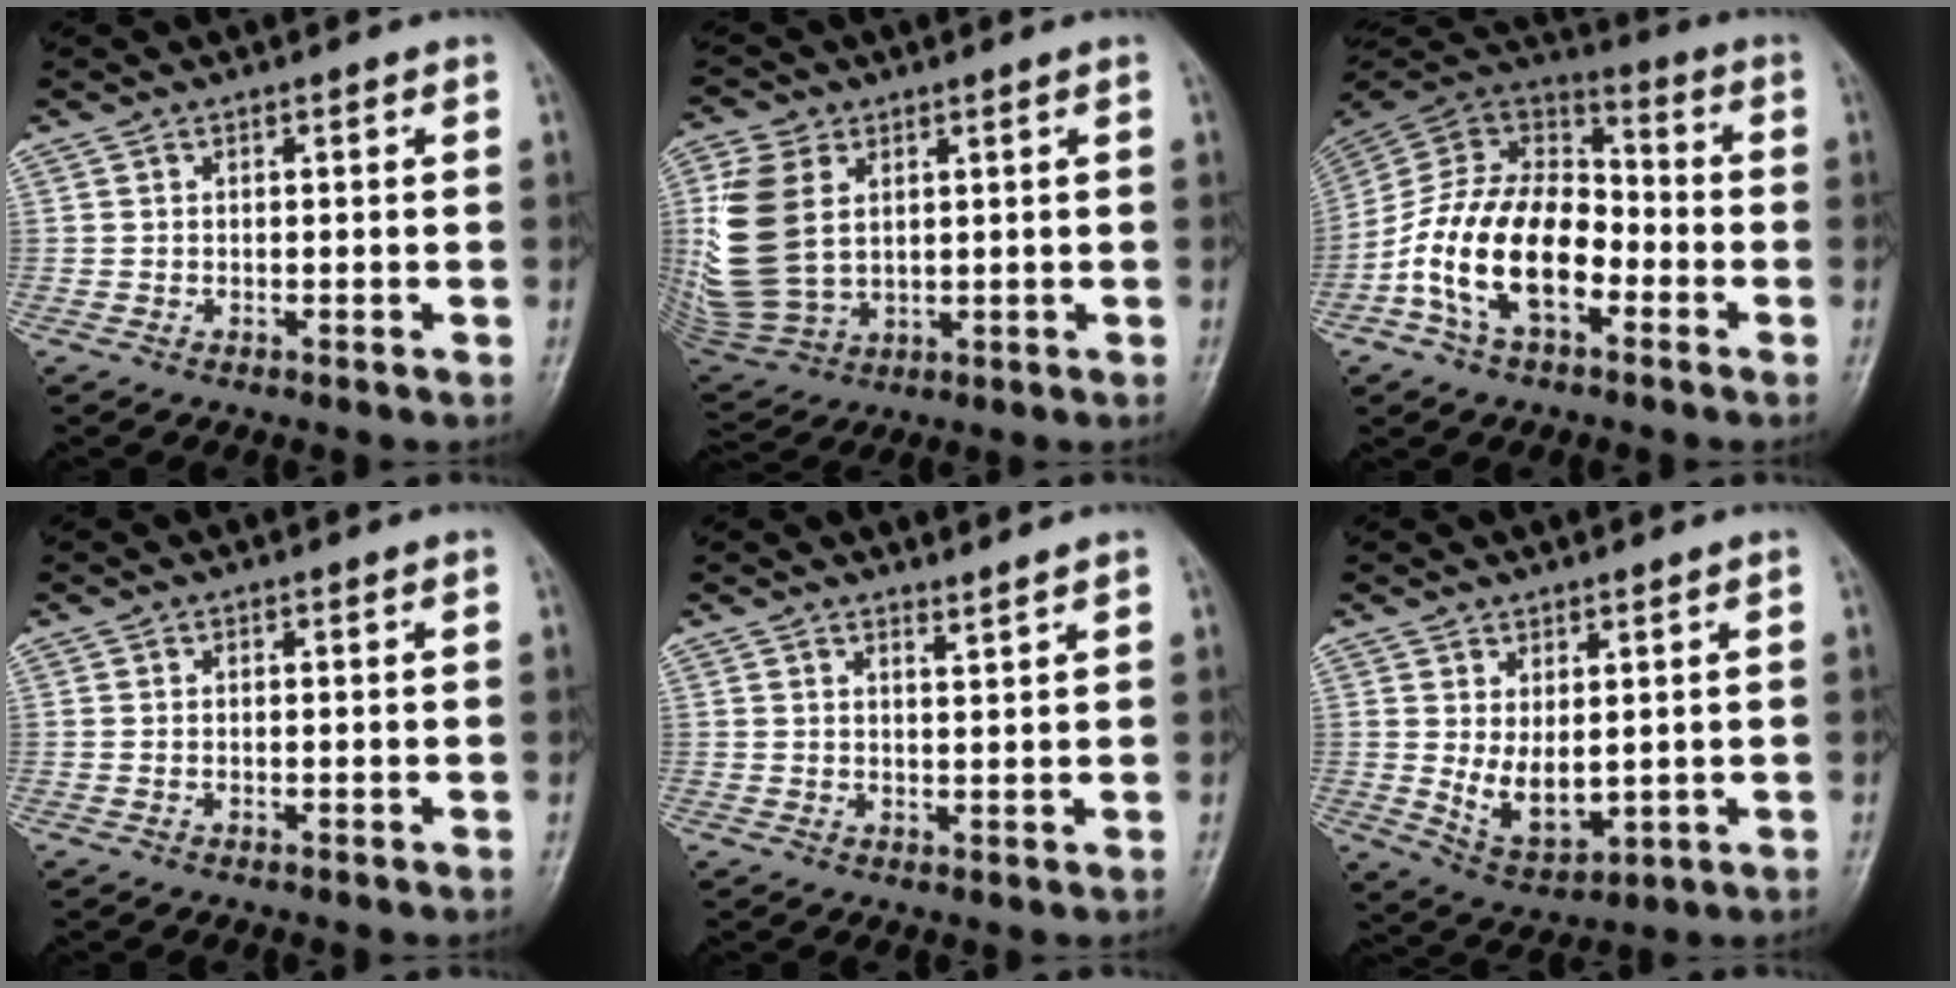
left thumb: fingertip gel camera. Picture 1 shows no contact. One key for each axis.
{"total": 14.1, "fx": 3.0, "fy": 9.6, "fz": 9.9, "tx": -0.206, "ty": -0.014, "tz": 0.070}
{"total": 17.6, "fx": -5.8, "fy": 10.4, "fz": 13.0, "tx": -0.222, "ty": 0.052, "tz": -0.113}
{"total": 0.0}
{"total": 1.5, "fx": 1.4, "fy": -0.4, "fz": 0.4, "tx": -0.003, "ty": -0.019, "tz": 0.024}
{"total": 7.1, "fx": 0.8, "fy": 3.8, "fz": 5.9, "tx": -0.089, "ty": -0.021, "tz": 0.034}